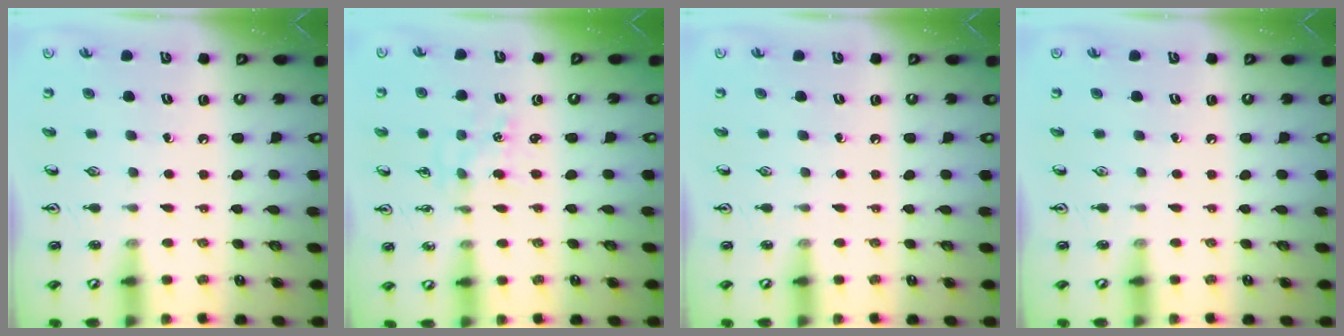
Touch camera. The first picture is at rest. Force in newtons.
{"total": 1.2, "press": 1.2, "slide": 0.1}
{"total": 0.0}
{"total": 0.0}